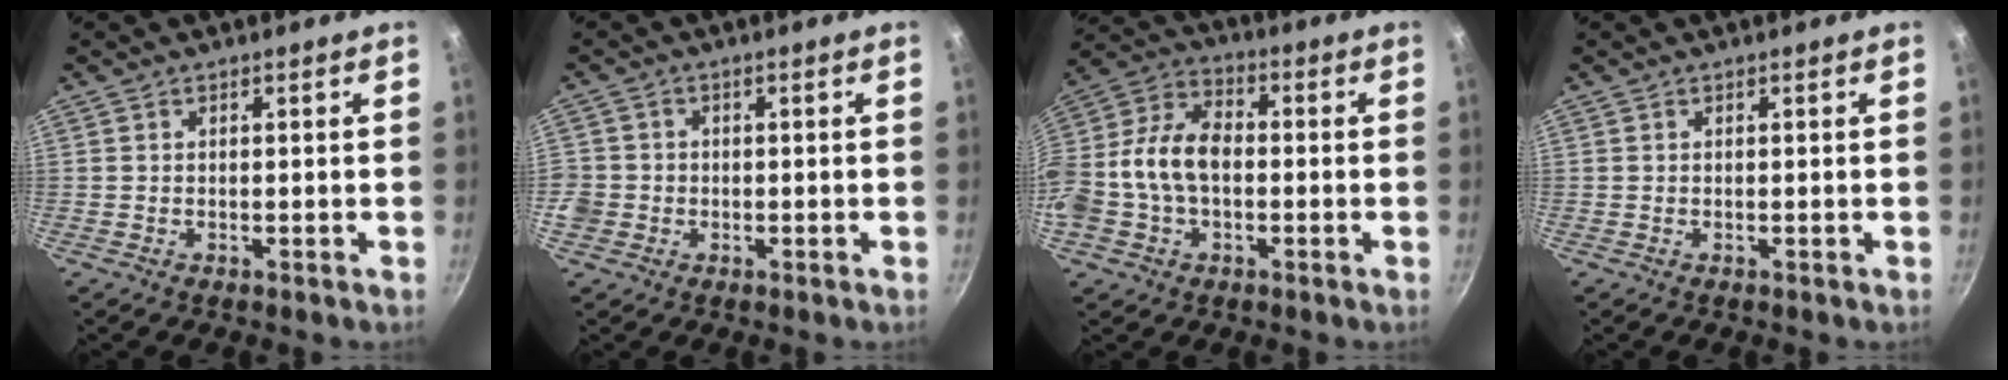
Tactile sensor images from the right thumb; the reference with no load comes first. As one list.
[{"total": 4.4, "force": [-1.2, 4.1, 1.2], "torque": [-0.017, 0.018, -0.022]}, {"total": 14.8, "force": [-1.5, 10.1, 10.7], "torque": [-0.190, 0.043, -0.042]}, {"total": 0.0}]